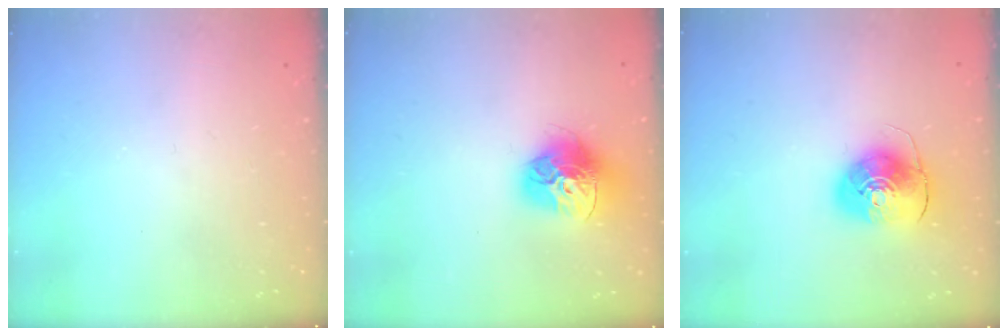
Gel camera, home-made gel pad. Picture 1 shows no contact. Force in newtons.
{"total": 16.0, "press": 15.9, "slide": 1.7}
{"total": 9.3, "press": 9.3, "slide": 1.1}